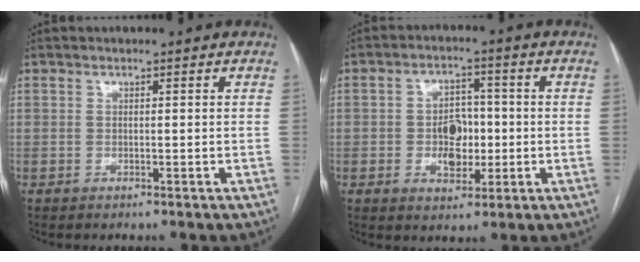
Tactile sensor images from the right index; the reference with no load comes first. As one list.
[{"total": 6.5, "force": [-0.8, 4.3, 4.8], "torque": [-0.087, 0.012, -0.005]}]